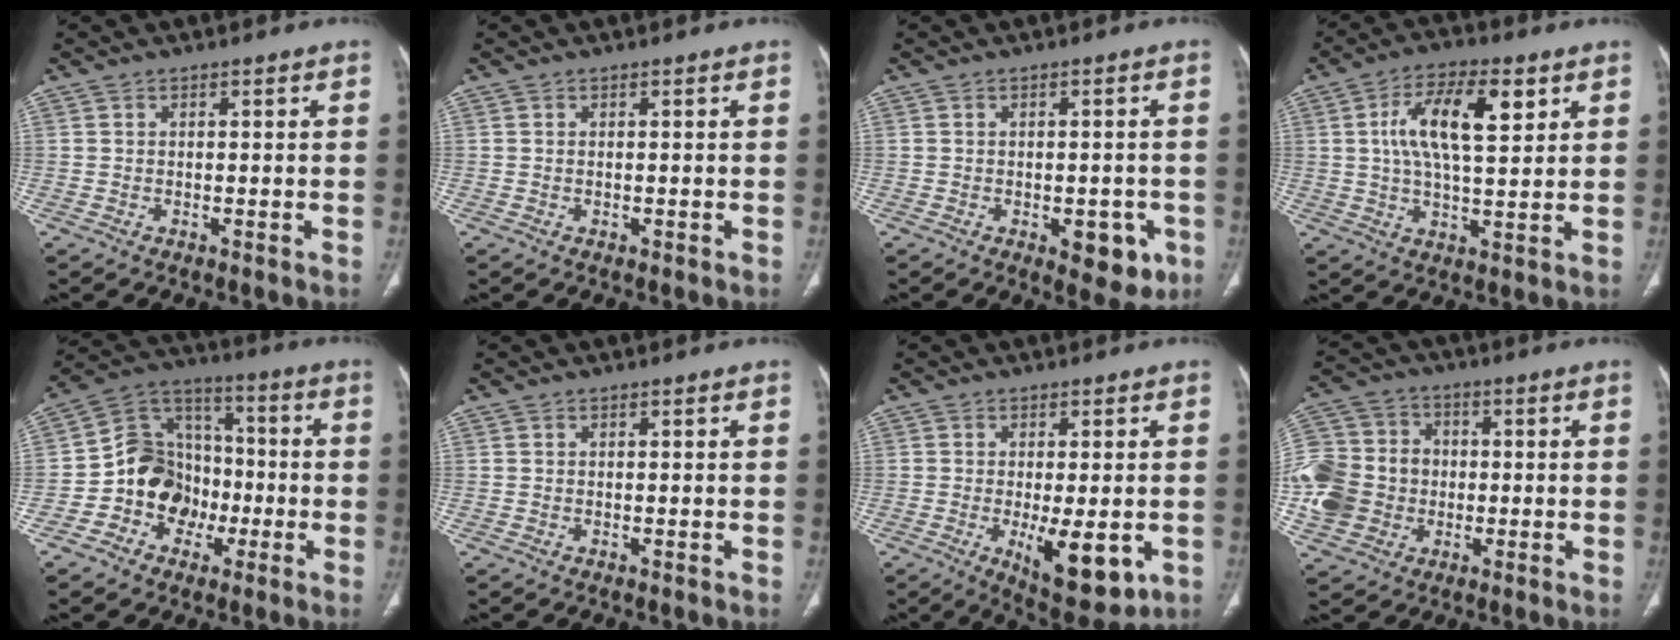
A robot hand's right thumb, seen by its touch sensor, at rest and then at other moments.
{"total": 0.0}
{"total": 7.2, "force": [-2.7, 3.8, 5.5], "torque": [-0.043, 0.006, -0.023]}
{"total": 12.9, "force": [4.0, 5.4, 11.0], "torque": [-0.186, 0.000, 0.068]}
{"total": 14.1, "force": [-4.1, 11.9, 6.4], "torque": [-0.061, 0.059, -0.077]}
{"total": 0.0}
{"total": 11.2, "force": [-3.0, 4.4, 9.9], "torque": [-0.134, -0.020, -0.032]}
{"total": 17.0, "force": [-2.1, 14.6, 8.5], "torque": [-0.176, 0.027, -0.037]}